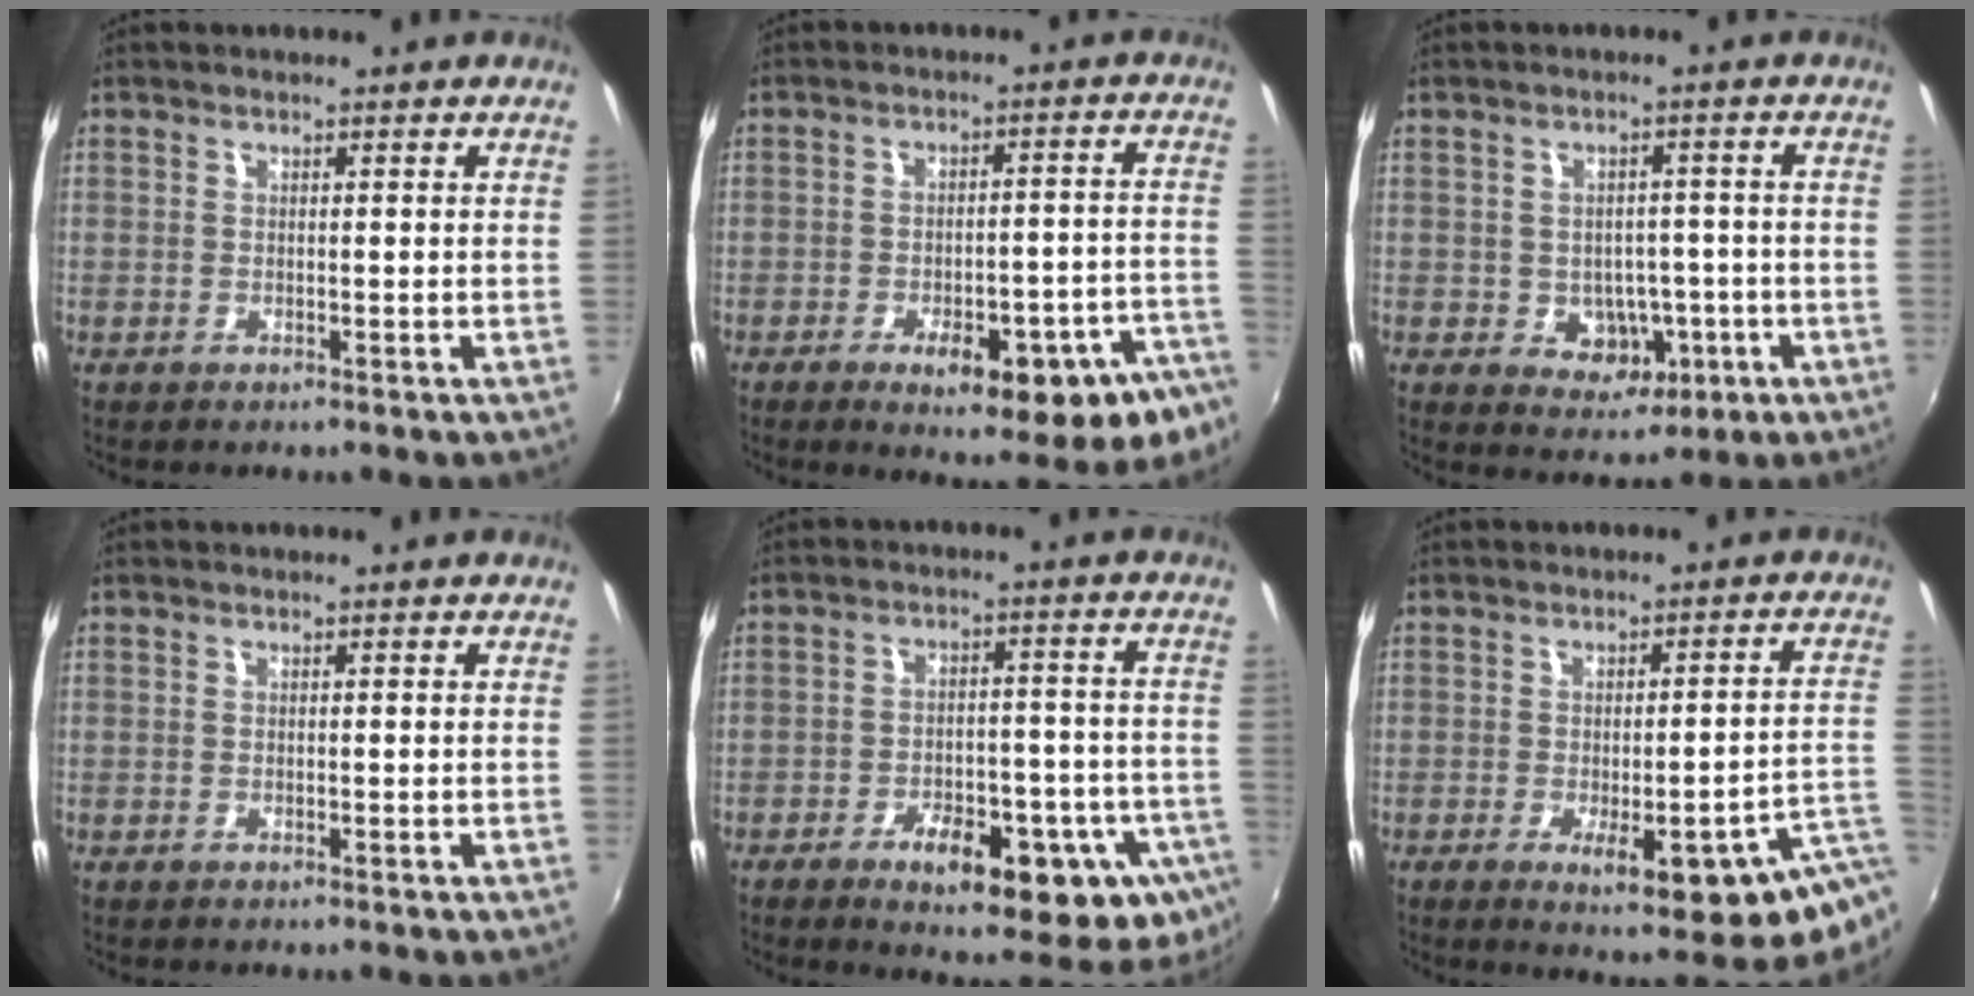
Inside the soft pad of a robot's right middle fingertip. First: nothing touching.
{"total": 16.1, "force": [-9.8, 5.0, 11.8], "torque": [-0.152, -0.012, -0.118]}
{"total": 7.2, "force": [-2.1, 5.9, 3.5], "torque": [-0.067, 0.009, -0.009]}
{"total": 0.0}
{"total": 19.1, "force": [-9.5, 7.9, 14.5], "torque": [-0.216, -0.024, -0.116]}
{"total": 13.6, "force": [-4.8, 2.1, 12.6], "torque": [-0.156, -0.020, -0.050]}